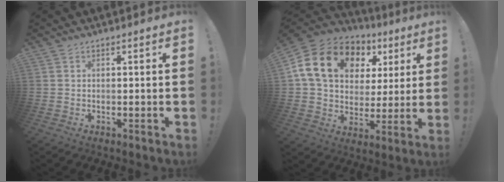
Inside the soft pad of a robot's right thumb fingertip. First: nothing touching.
{"total": 20.4, "force": [8.3, 13.8, 12.6], "torque": [-0.222, -0.019, 0.165]}